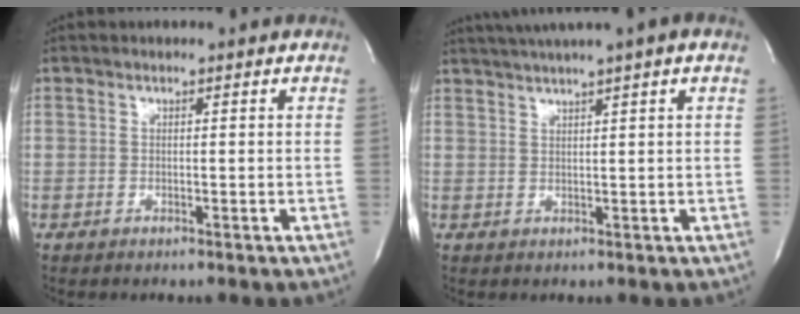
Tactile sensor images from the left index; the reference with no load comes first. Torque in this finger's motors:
{"motor_torque": [0.57, -0.53, 0.96, 0.21]}